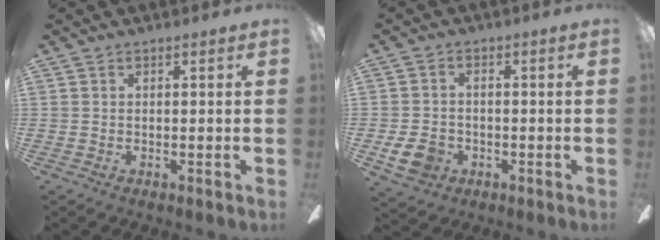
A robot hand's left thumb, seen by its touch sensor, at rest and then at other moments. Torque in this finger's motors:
{"motor_torque": [0.06, 1.04, 0.24, -0.24, 0.03]}